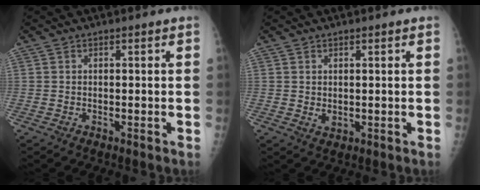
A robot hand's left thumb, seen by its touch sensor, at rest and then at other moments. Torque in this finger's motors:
{"motor_torque": [-0.20, 0.20, -0.26, 0.08, 0.00]}